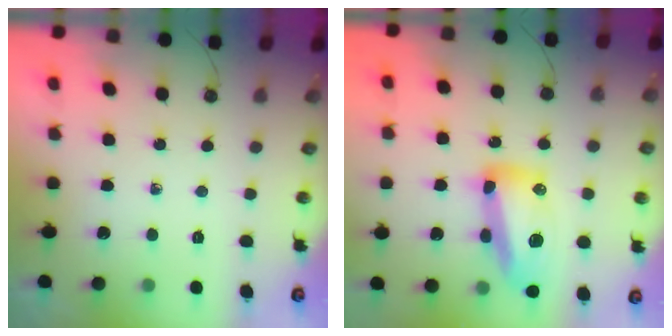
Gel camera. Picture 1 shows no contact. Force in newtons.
{"total": 16.4, "press": 16.3, "slide": 1.5}